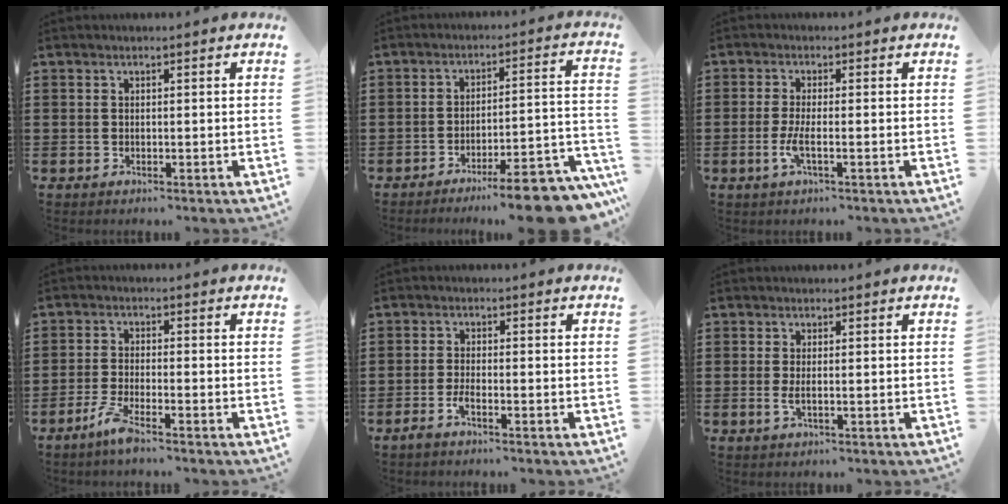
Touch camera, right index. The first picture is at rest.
{"total": 9.4, "force": [-8.0, 0.4, 4.9], "torque": [-0.064, 0.016, -0.147]}
{"total": 3.4, "force": [-1.1, 0.4, 3.2], "torque": [-0.076, -0.012, -0.026]}
{"total": 3.7, "force": [-2.8, 0.0, 2.4], "torque": [-0.054, -0.010, -0.053]}
{"total": 2.1, "force": [-1.5, 0.1, 1.5], "torque": [-0.033, -0.004, -0.030]}
{"total": 1.5, "force": [-0.2, 0.2, 1.5], "torque": [-0.038, -0.008, -0.004]}